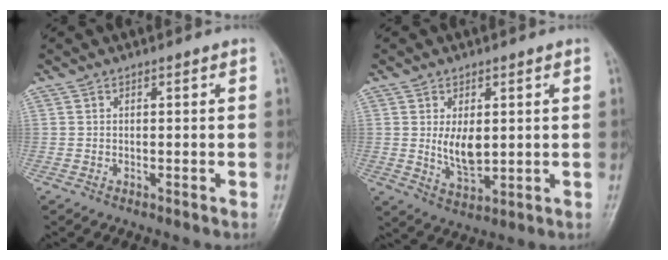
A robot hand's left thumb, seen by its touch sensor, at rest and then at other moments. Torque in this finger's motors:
{"motor_torque": [0.11, 0.26, 0.19, -0.07, 0.05]}